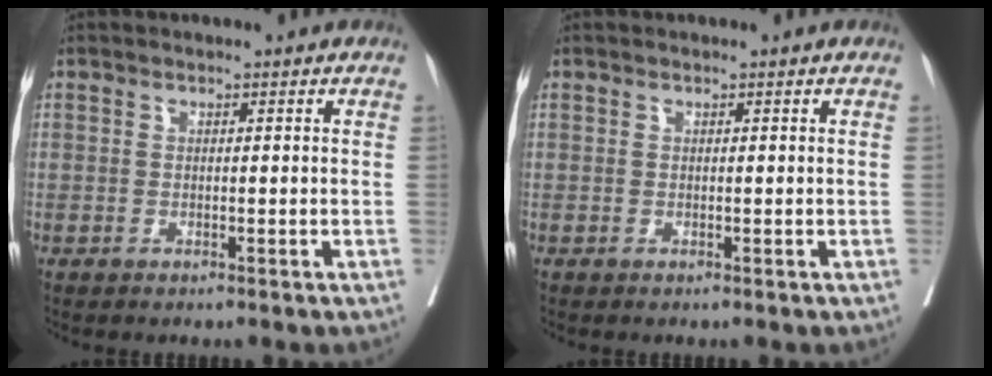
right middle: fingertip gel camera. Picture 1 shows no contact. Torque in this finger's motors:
{"motor_torque": [-0.07, 0.07, 0.00, 0.00]}